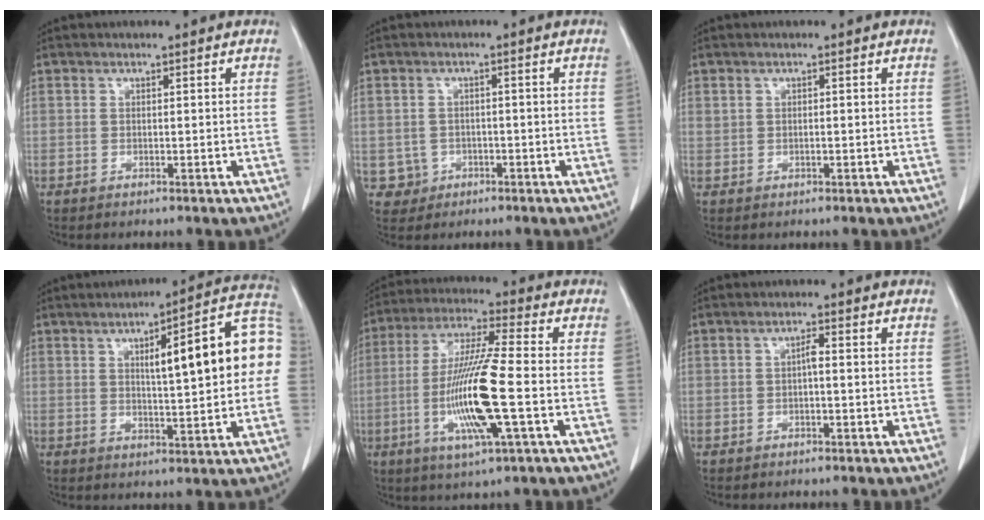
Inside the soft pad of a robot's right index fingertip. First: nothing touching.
{"total": 3.3, "force": [-0.9, 3.2, -0.1], "torque": [0.009, 0.011, -0.009]}
{"total": 0.6, "force": [0.3, 0.4, 0.3], "torque": [-0.007, 0.006, 0.008]}
{"total": 15.4, "force": [2.4, 2.7, 15.0], "torque": [-0.198, 0.038, 0.030]}
{"total": 14.3, "force": [-3.2, 0.5, 14.0], "torque": [-0.282, -0.014, -0.063]}
{"total": 1.4, "force": [-0.1, 0.3, 1.3], "torque": [-0.024, 0.004, -0.002]}